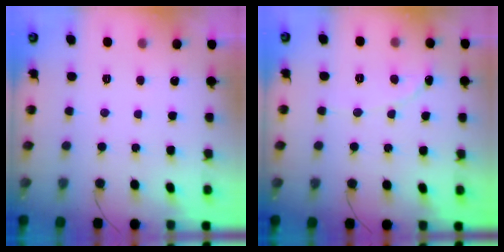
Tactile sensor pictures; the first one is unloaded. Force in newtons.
{"total": 1.0, "press": 1.0, "slide": 0.1}